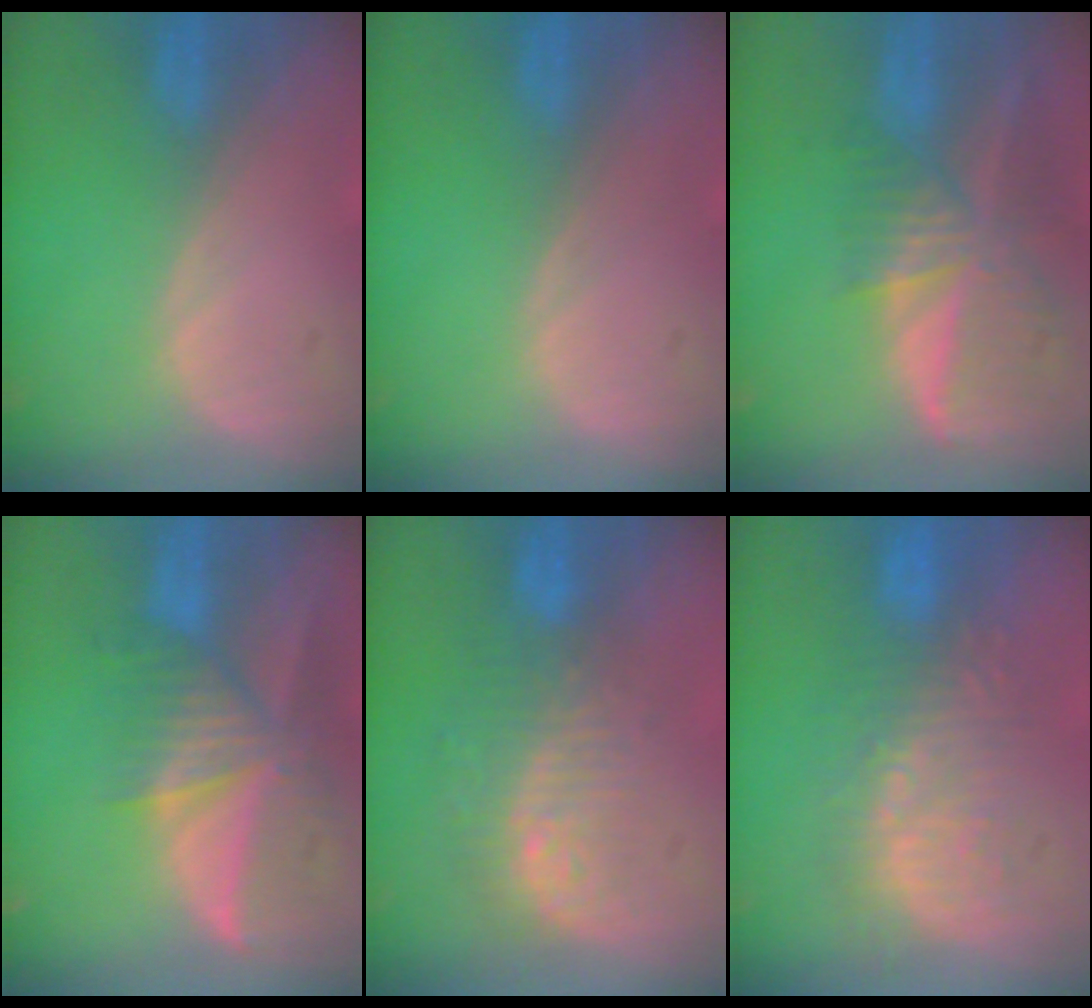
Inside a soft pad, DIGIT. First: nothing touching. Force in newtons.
{"total": 0.0}
{"total": 9.3, "press": 8.0, "slide": 4.7}
{"total": 9.8, "press": 8.6, "slide": 4.7}
{"total": 9.7, "press": 8.4, "slide": 5.0}
{"total": 8.8, "press": 8.6, "slide": 2.0}